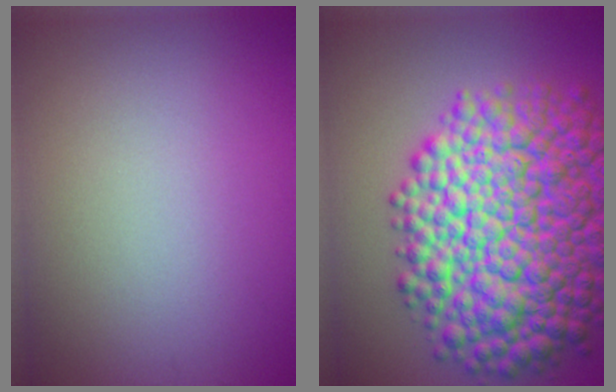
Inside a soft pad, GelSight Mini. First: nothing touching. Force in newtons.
{"total": 14.0, "press": 14.0, "slide": 0.2}